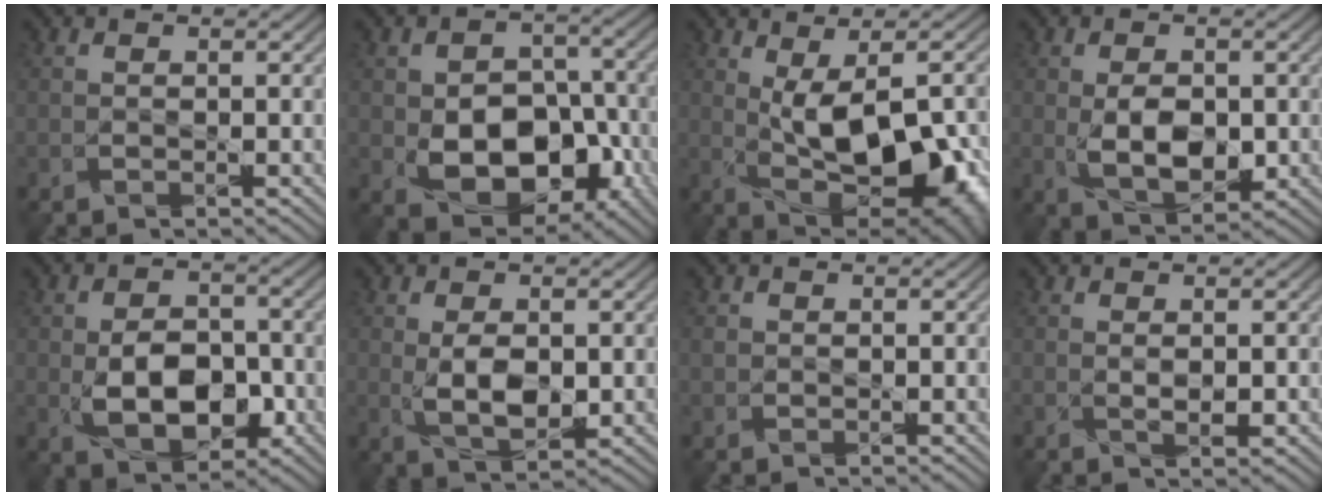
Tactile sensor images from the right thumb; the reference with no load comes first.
{"total": 11.5, "force": [-3.3, 8.1, 7.5], "torque": [-0.114, -0.023, -0.066]}
{"total": 11.1, "force": [-0.8, 5.4, 9.7], "torque": [-0.173, -0.018, 0.000]}
{"total": 5.9, "force": [-0.4, 3.5, 4.7], "torque": [-0.099, -0.011, -0.006]}
{"total": 8.1, "force": [-1.9, 5.1, 5.9], "torque": [-0.109, -0.009, -0.033]}
{"total": 4.8, "force": [0.0, 2.5, 4.1], "torque": [-0.090, -0.009, 0.004]}
{"total": 0.9, "force": [0.5, 0.7, 0.0], "torque": [-0.005, 0.005, 0.003]}
{"total": 1.8, "force": [0.2, 0.6, 1.7], "torque": [-0.038, -0.004, 0.005]}